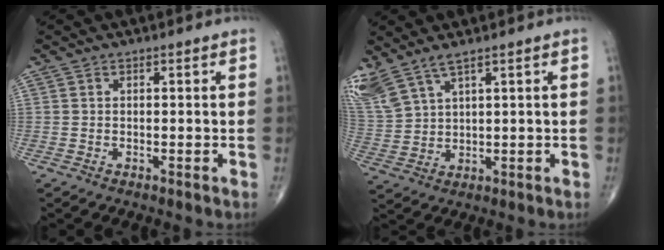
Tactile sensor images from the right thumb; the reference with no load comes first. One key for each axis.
{"total": 9.3, "fx": 6.6, "fy": 3.3, "fz": 5.8, "tx": -0.148, "ty": -0.018, "tz": 0.149}